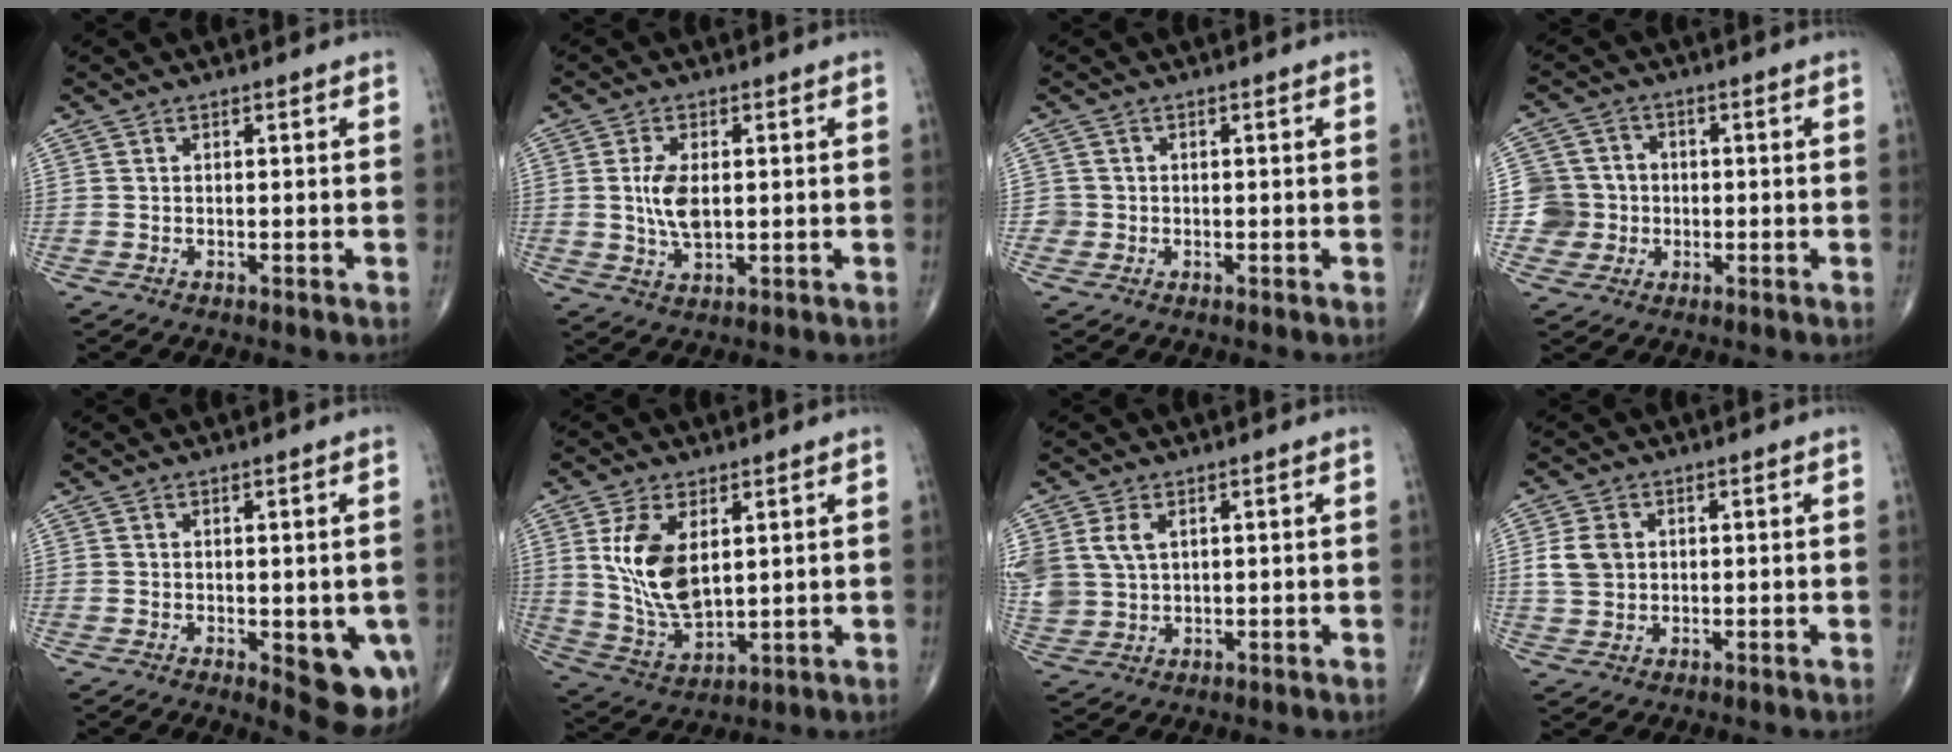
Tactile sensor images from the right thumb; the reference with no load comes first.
{"total": 6.2, "force": [0.5, 3.3, 5.3], "torque": [-0.103, -0.006, 0.011]}
{"total": 1.5, "force": [-0.3, 1.5, -0.2], "torque": [0.015, 0.007, -0.010]}
{"total": 6.8, "force": [-0.9, 6.7, 0.6], "torque": [0.021, 0.014, -0.022]}
{"total": 9.4, "force": [-2.6, 3.7, 8.2], "torque": [-0.073, -0.014, -0.024]}
{"total": 12.8, "force": [3.2, 6.9, 10.2], "torque": [-0.190, -0.020, 0.076]}
{"total": 8.4, "force": [2.6, 6.0, 5.4], "torque": [-0.126, -0.001, 0.065]}
{"total": 5.3, "force": [1.0, 4.2, 3.2], "torque": [-0.052, 0.000, 0.020]}